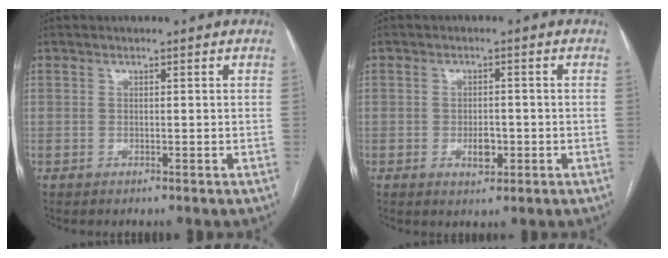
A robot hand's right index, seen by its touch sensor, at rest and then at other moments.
{"total": 3.2, "force": [-1.0, 1.6, 2.5], "torque": [-0.041, 0.001, -0.011]}